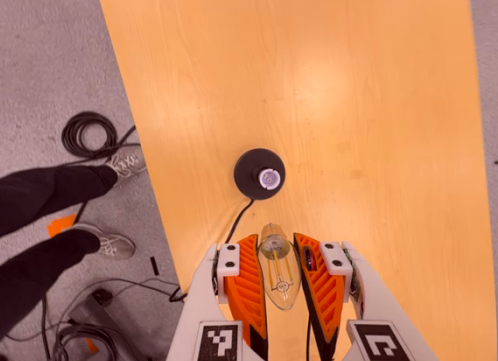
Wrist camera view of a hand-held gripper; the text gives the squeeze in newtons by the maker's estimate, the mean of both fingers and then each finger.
{"total": 21.1, "left": 22.4, "right": 19.8}